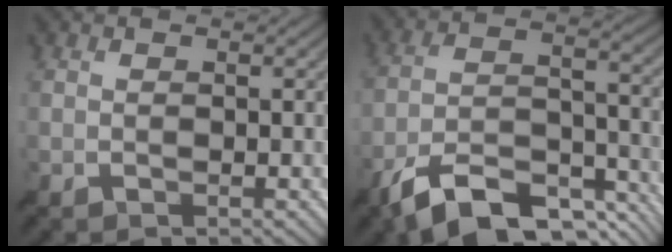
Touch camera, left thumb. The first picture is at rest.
{"total": 12.5, "force": [-8.8, 4.6, 7.6], "torque": [-0.138, 0.000, -0.172]}